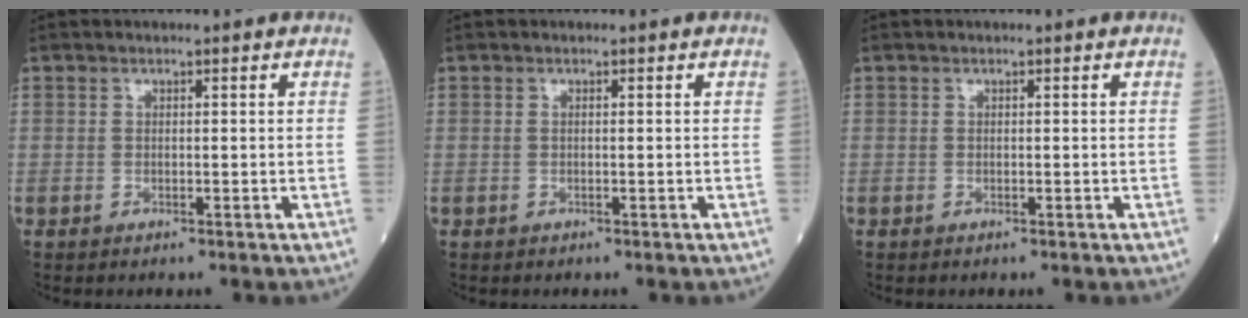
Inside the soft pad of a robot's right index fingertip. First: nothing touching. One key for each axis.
{"total": 0.0}
{"total": 0.0}